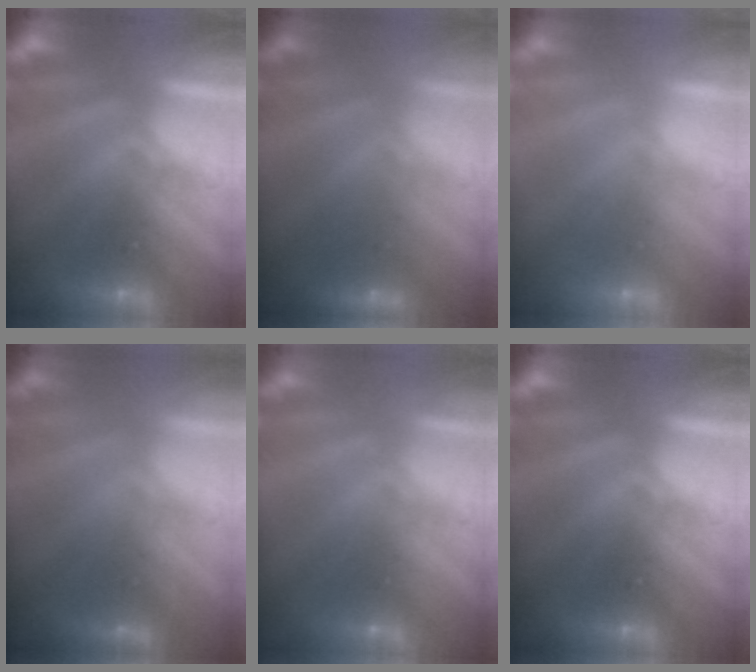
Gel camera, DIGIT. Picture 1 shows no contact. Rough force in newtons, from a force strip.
{"total": 2.4}
{"total": 1.6}
{"total": 1.4}
{"total": 4.1}
{"total": 0.0}